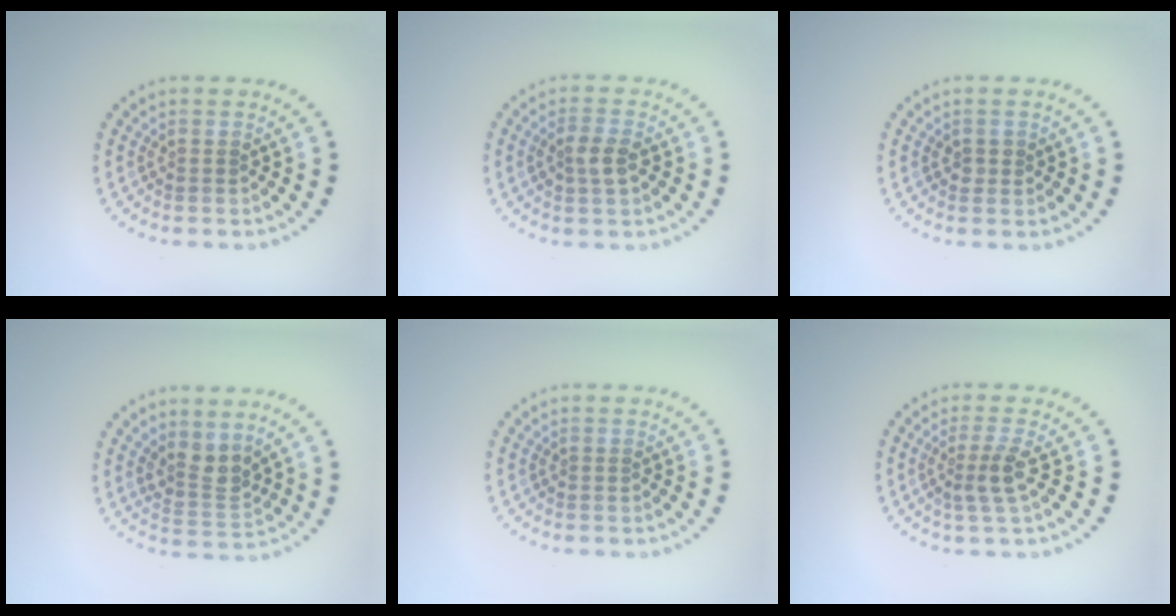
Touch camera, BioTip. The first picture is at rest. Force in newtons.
{"total": 2.1, "press": 2.1, "slide": 0.3}
{"total": 0.9, "press": 0.8, "slide": 0.1}
{"total": 2.5, "press": 1.9, "slide": 1.6}
{"total": 0.0}
{"total": 2.3, "press": 1.8, "slide": 1.4}